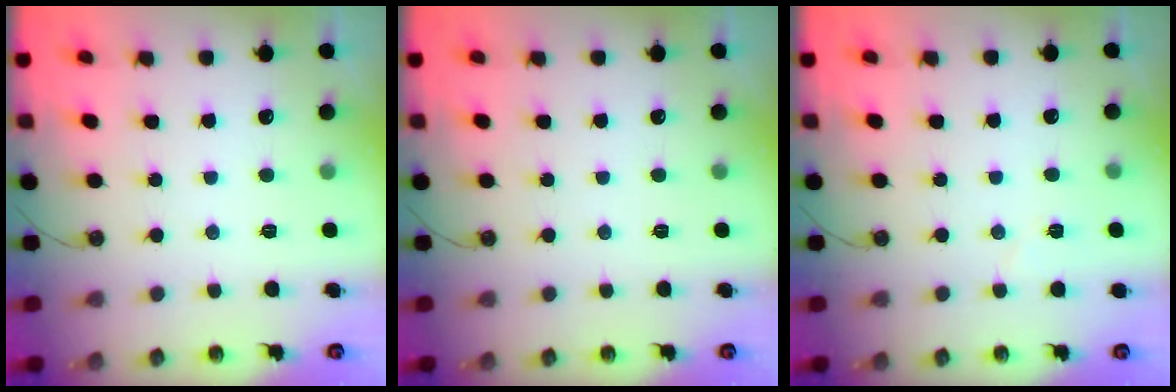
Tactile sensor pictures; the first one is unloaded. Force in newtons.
{"total": 0.0}
{"total": 3.3, "press": 2.6, "slide": 2.1}